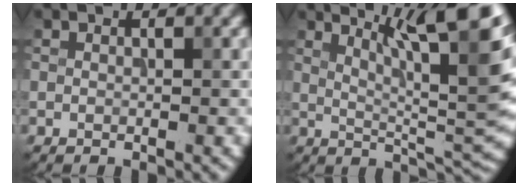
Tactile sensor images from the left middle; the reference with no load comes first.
{"total": 11.6, "force": [5.9, 2.6, 9.7], "torque": [-0.112, 0.011, 0.092]}